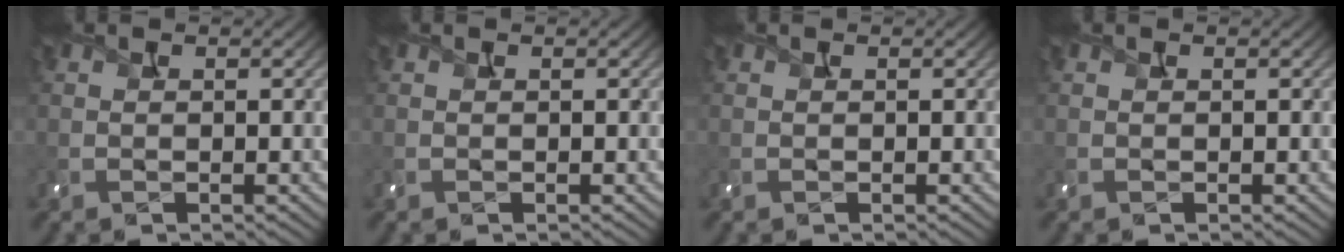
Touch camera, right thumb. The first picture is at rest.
{"total": 0.0}
{"total": 0.0}
{"total": 0.0}